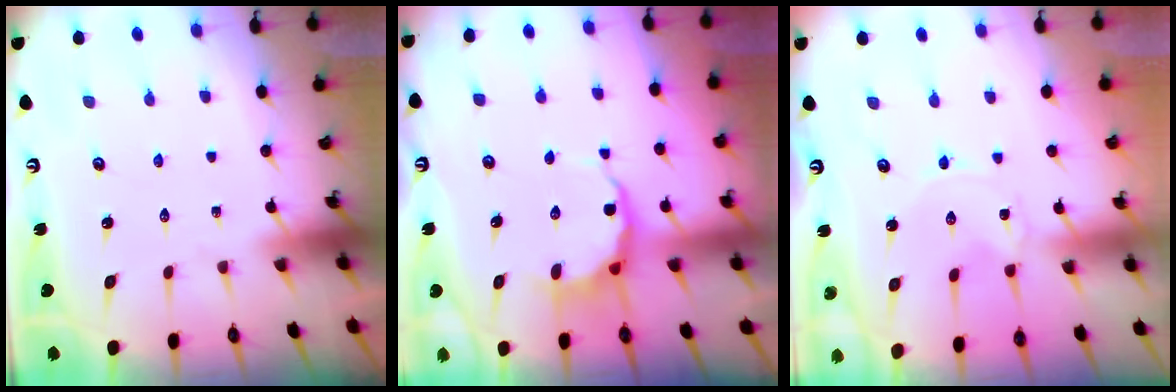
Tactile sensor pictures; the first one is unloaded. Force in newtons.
{"total": 5.9, "press": 5.6, "slide": 1.8}
{"total": 0.0}